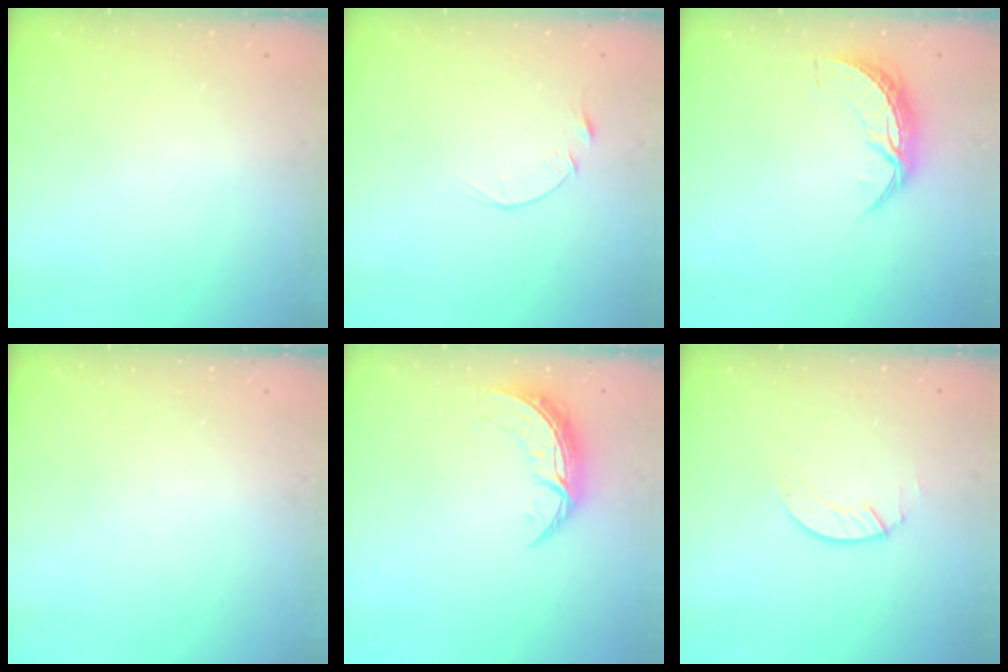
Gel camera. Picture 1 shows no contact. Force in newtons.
{"total": 3.1, "press": 3.1, "slide": 0.4}
{"total": 8.2, "press": 8.2, "slide": 0.4}
{"total": 0.0}
{"total": 7.1, "press": 7.0, "slide": 0.4}
{"total": 1.4, "press": 1.4, "slide": 0.2}